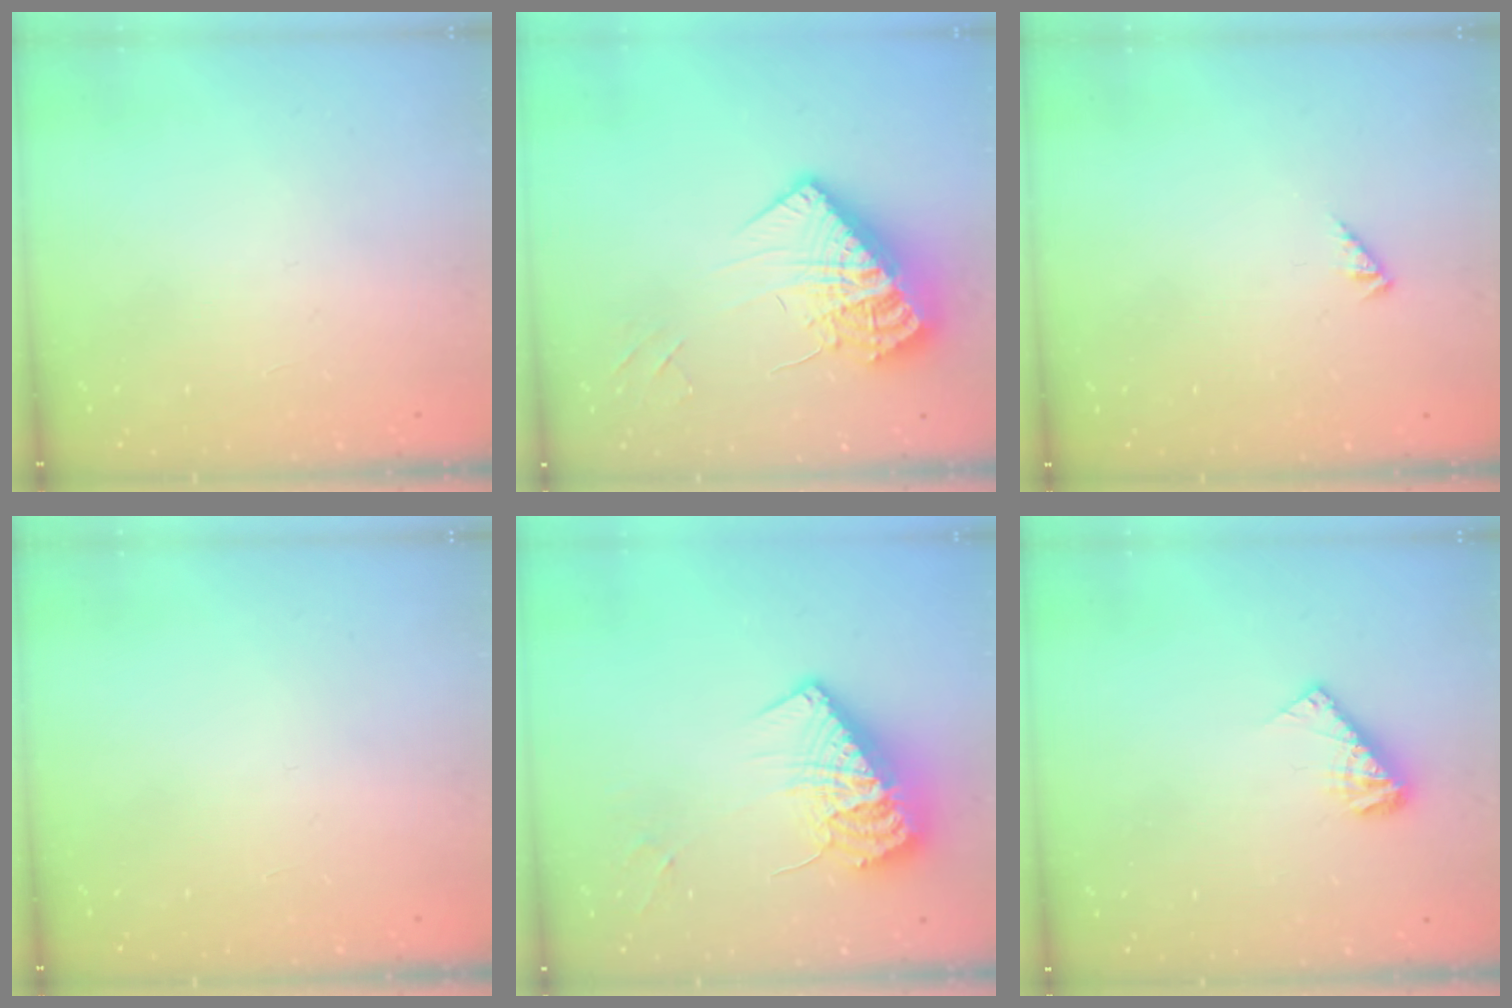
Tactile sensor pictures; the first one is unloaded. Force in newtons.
{"total": 15.9, "press": 15.8, "slide": 1.8}
{"total": 1.0, "press": 1.0, "slide": 0.3}
{"total": 0.0}
{"total": 13.5, "press": 13.5, "slide": 1.4}
{"total": 6.6, "press": 6.5, "slide": 0.5}